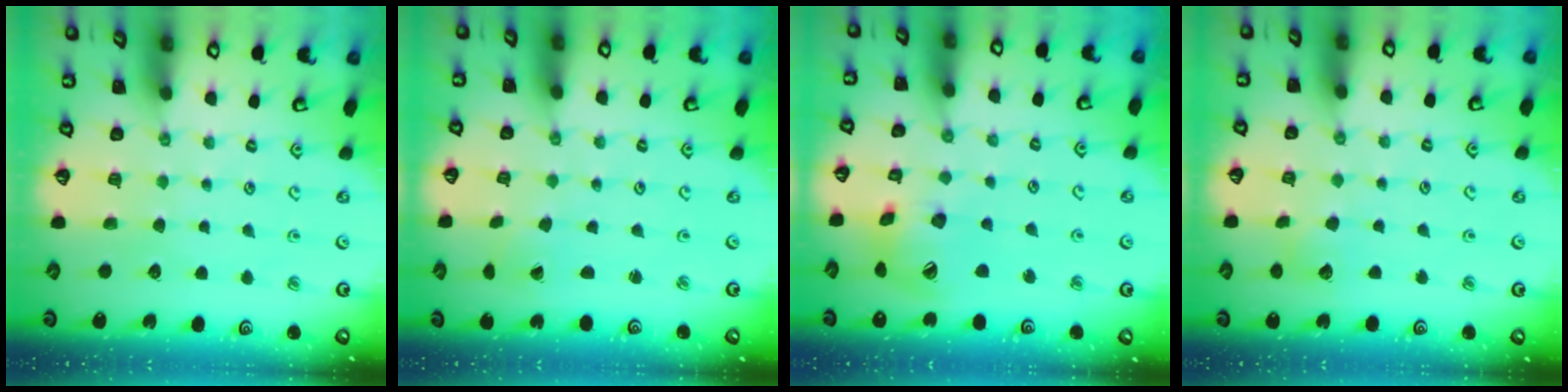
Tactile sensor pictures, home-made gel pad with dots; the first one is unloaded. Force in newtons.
{"total": 0.7, "press": 0.5, "slide": 0.4}
{"total": 14.5, "press": 14.4, "slide": 2.2}
{"total": 6.6, "press": 6.6, "slide": 0.8}